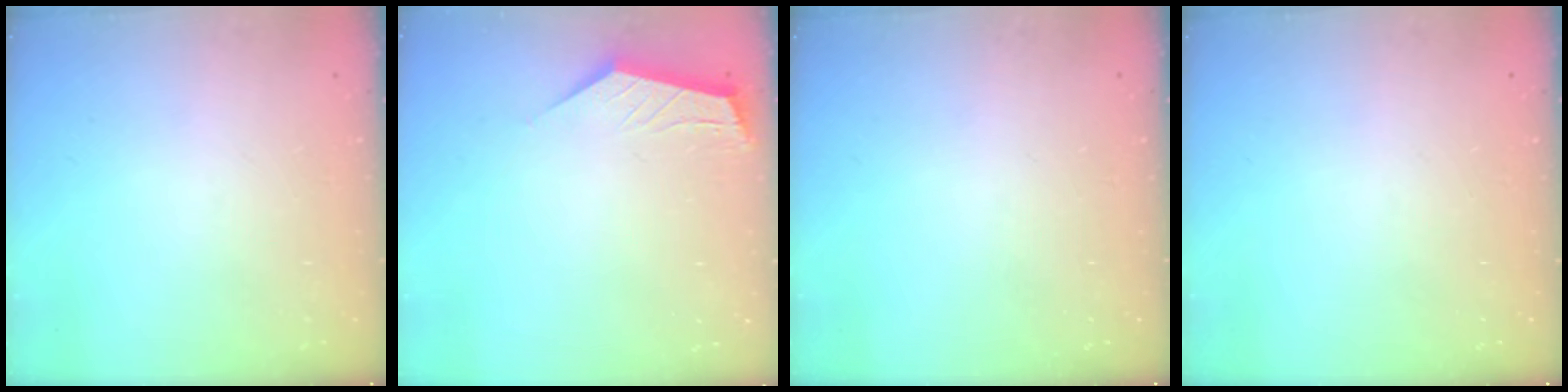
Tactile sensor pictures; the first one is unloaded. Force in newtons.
{"total": 2.6, "press": 2.6, "slide": 0.4}
{"total": 0.0}
{"total": 0.0}